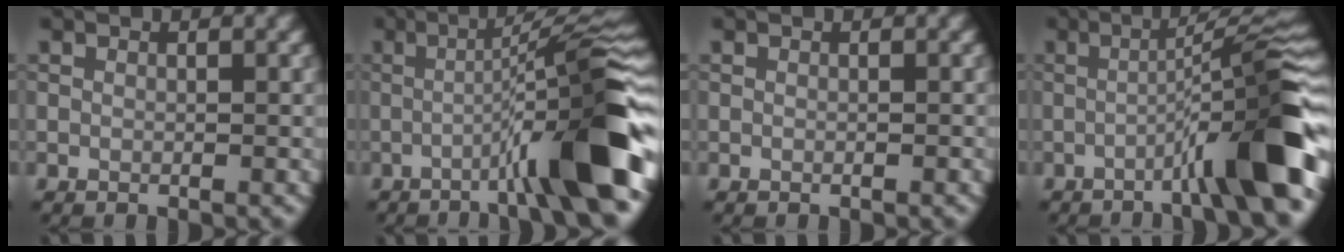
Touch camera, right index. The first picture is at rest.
{"total": 11.4, "force": [-3.5, 1.2, 10.8], "torque": [-0.136, 0.027, -0.060]}
{"total": 0.0}
{"total": 9.6, "force": [-3.5, 1.0, 8.9], "torque": [-0.111, 0.024, -0.063]}